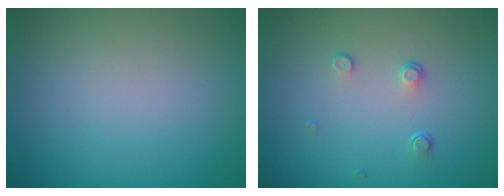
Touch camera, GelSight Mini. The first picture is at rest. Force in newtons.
{"total": 1.0, "press": 0.7, "slide": 0.8}